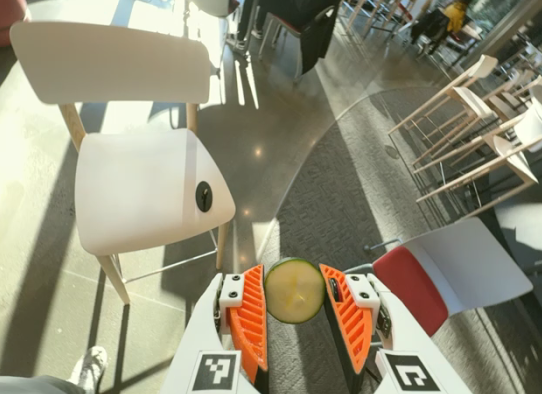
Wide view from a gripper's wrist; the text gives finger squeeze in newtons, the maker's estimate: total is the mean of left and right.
{"total": 9.7, "left": 9.8, "right": 9.6}